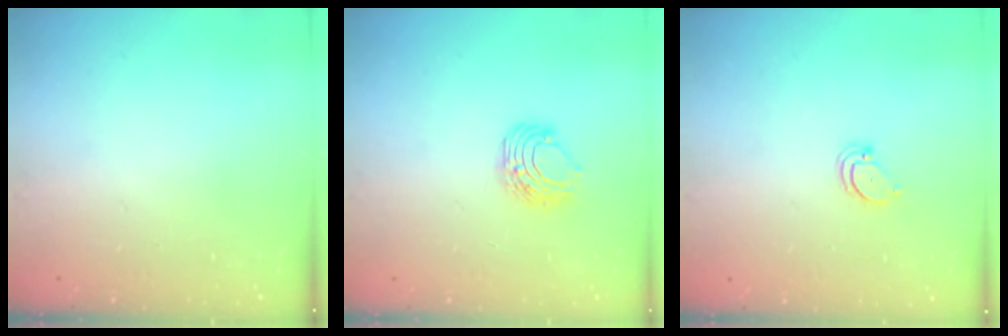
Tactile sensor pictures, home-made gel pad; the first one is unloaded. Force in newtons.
{"total": 7.5, "press": 7.5, "slide": 0.7}
{"total": 2.7, "press": 2.7, "slide": 0.2}